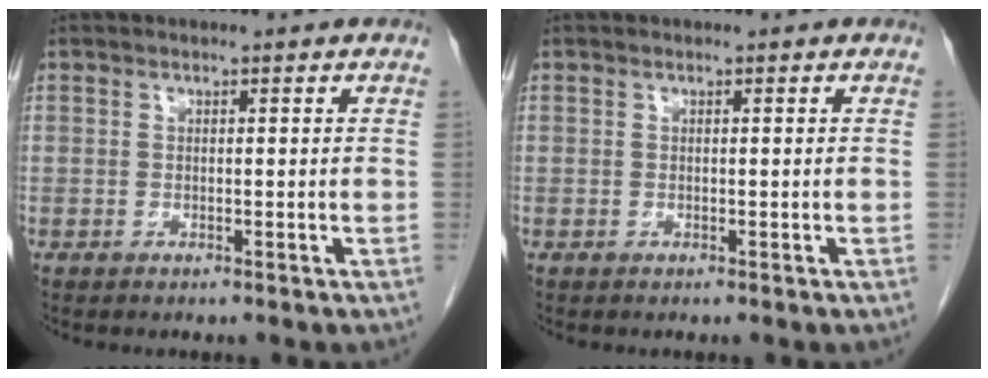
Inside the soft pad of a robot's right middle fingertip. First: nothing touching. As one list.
[{"total": 0.0}]